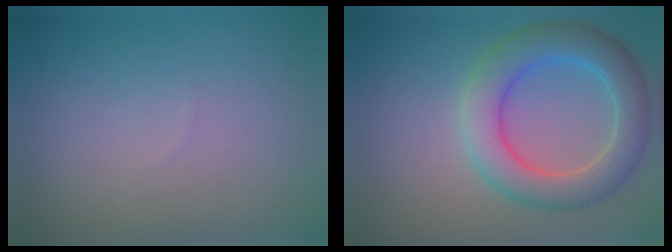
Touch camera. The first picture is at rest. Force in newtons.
{"total": 6.0, "press": 6.0, "slide": 0.2}